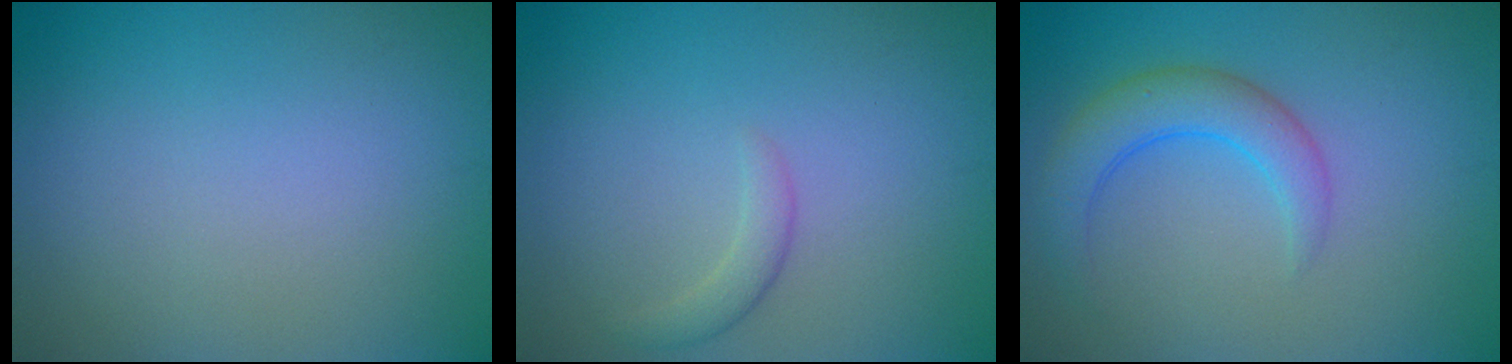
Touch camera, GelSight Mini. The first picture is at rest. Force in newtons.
{"total": 1.4, "press": 1.4, "slide": 0.1}
{"total": 3.7, "press": 3.7, "slide": 0.3}